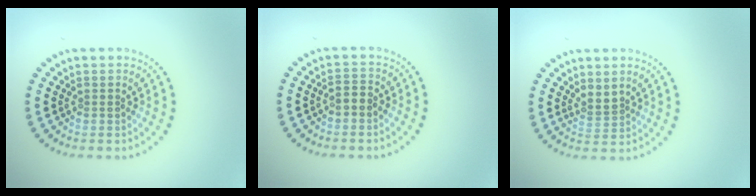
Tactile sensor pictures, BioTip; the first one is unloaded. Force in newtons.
{"total": 1.5, "press": 1.3, "slide": 0.6}
{"total": 1.6, "press": 1.0, "slide": 1.2}